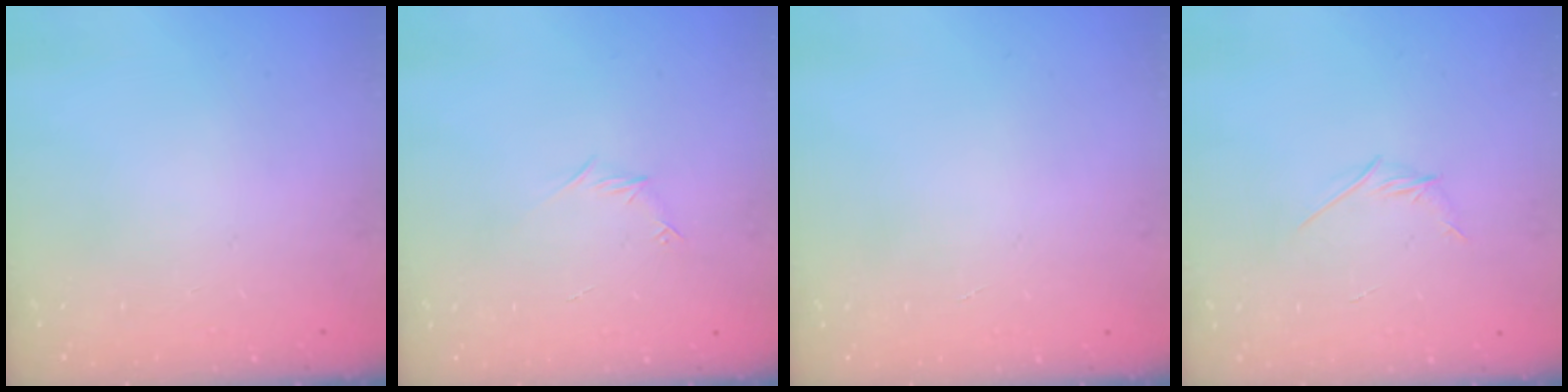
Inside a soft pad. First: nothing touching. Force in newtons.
{"total": 4.0, "press": 3.8, "slide": 1.2}
{"total": 0.0}
{"total": 2.9, "press": 2.8, "slide": 0.8}